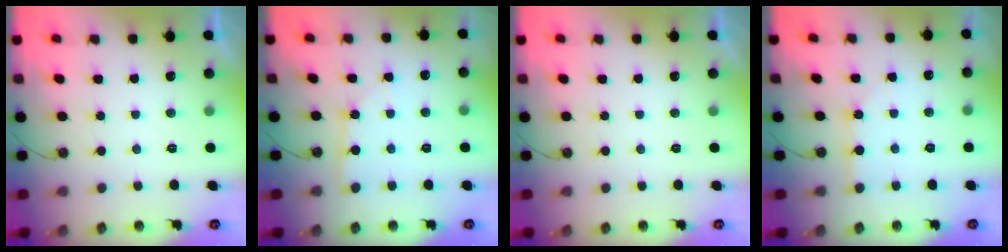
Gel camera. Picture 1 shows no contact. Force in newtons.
{"total": 2.7, "press": 2.7, "slide": 0.4}
{"total": 0.0}
{"total": 2.8, "press": 2.8, "slide": 0.2}